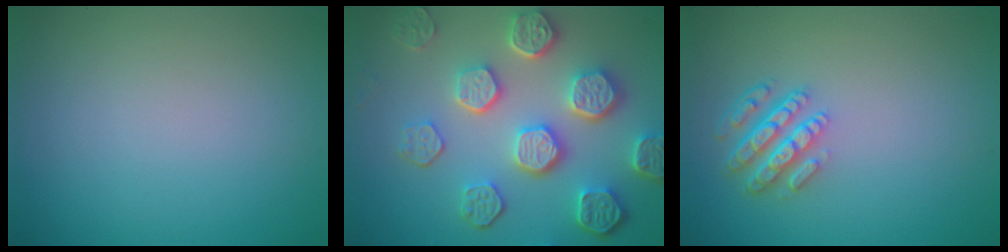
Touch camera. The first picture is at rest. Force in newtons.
{"total": 7.5, "press": 5.8, "slide": 4.7}
{"total": 4.3, "press": 3.4, "slide": 2.7}